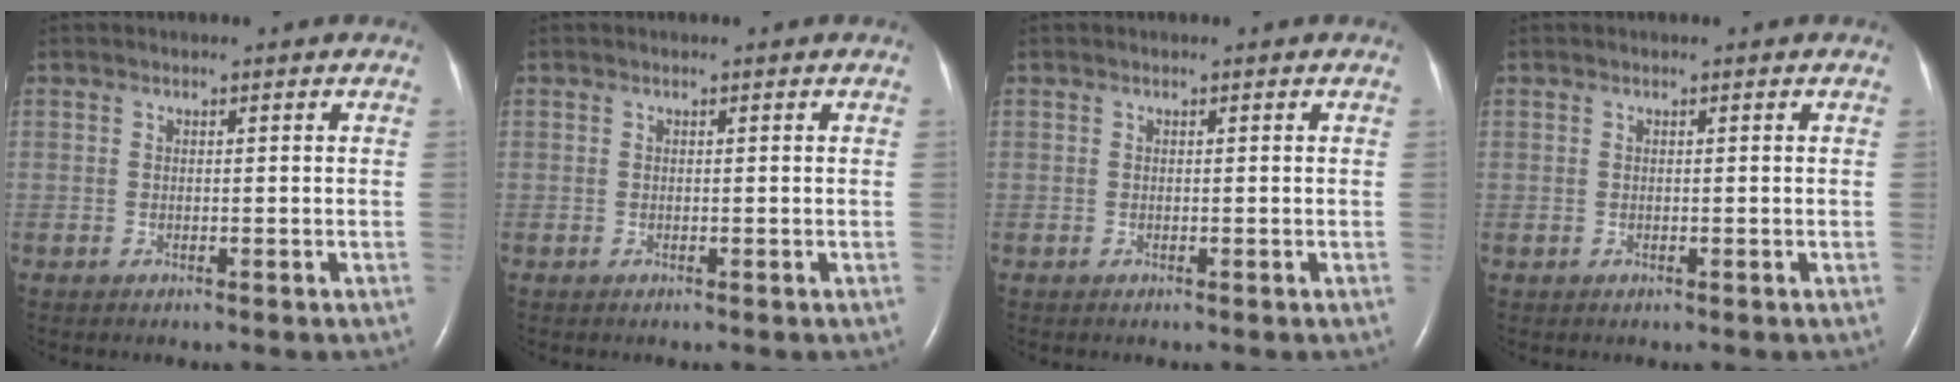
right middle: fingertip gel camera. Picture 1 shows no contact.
{"total": 0.0}
{"total": 0.0}
{"total": 0.0}